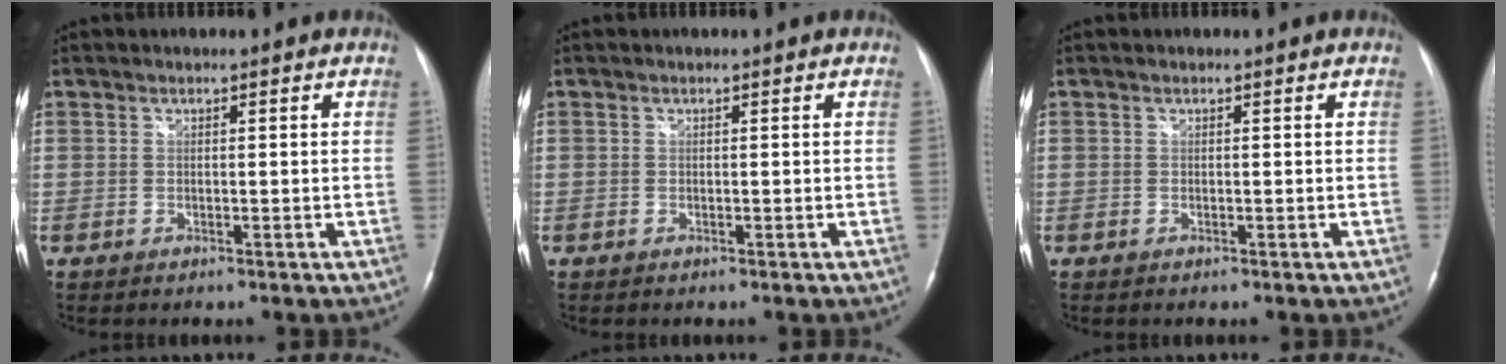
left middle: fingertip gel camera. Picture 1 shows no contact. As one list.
[{"total": 0.0}, {"total": 0.0}]